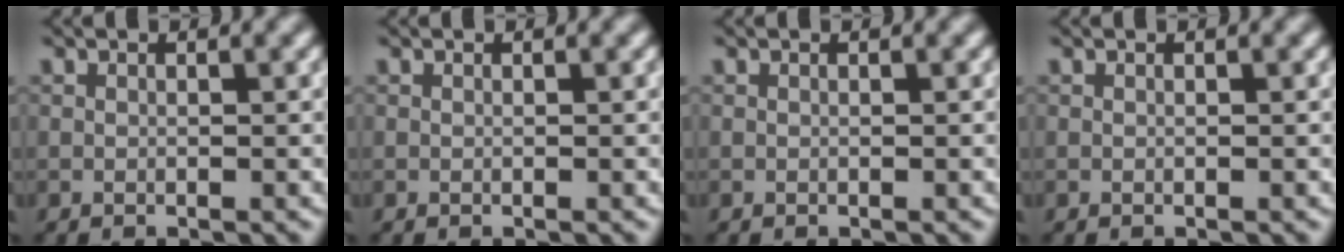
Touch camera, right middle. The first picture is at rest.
{"total": 0.0}
{"total": 0.0}
{"total": 0.0}